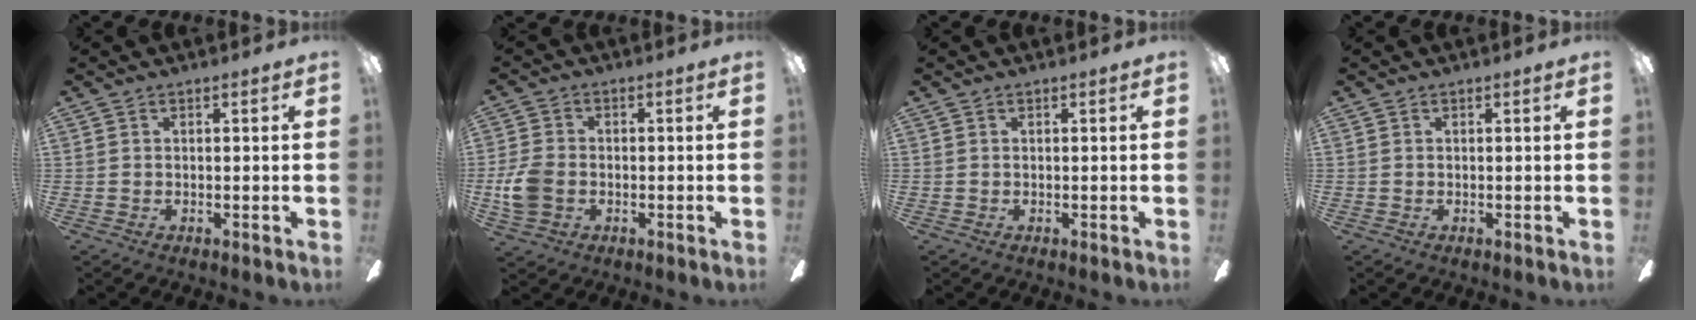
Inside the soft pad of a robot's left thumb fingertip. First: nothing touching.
{"total": 7.5, "force": [-1.5, 5.6, 4.7], "torque": [-0.110, 0.012, -0.027]}
{"total": 0.0}
{"total": 0.0}